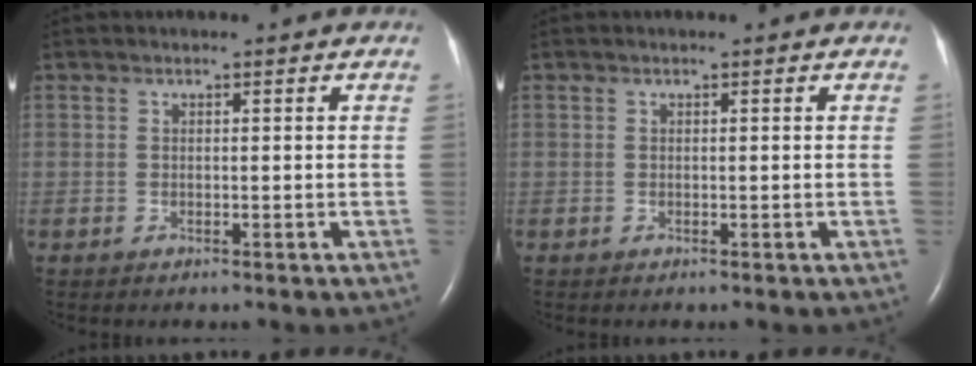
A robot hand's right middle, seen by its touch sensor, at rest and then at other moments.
{"total": 0.0}